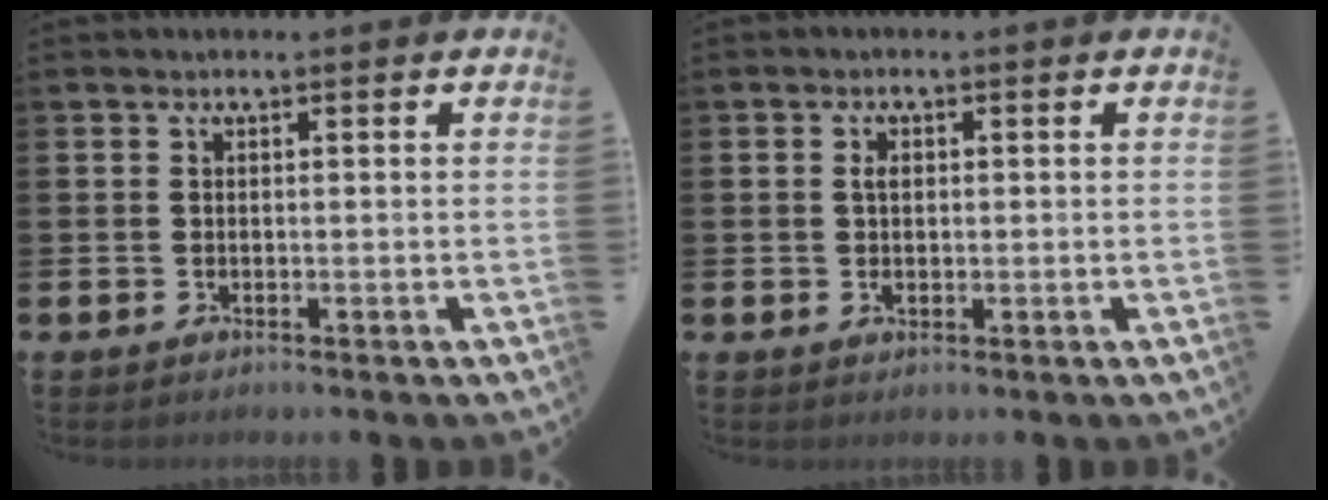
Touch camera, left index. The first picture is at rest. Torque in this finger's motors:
{"motor_torque": [0.75, -0.17, 0.25, 0.03]}